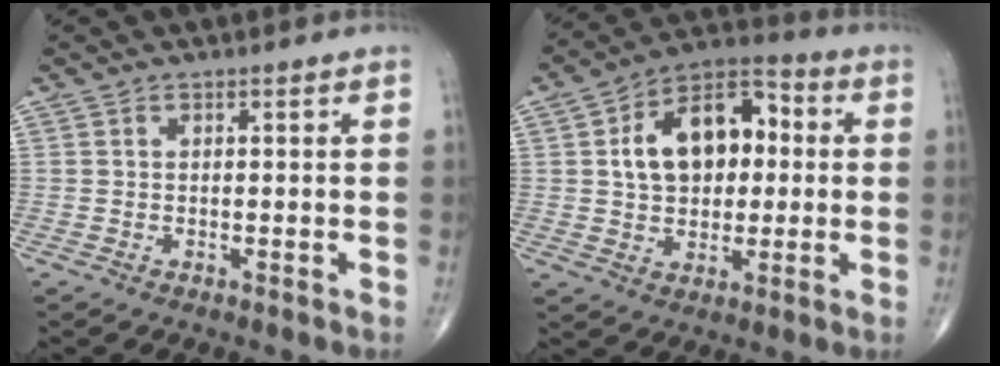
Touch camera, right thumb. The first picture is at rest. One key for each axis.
{"total": 15.9, "fx": 2.2, "fy": 10.4, "fz": 11.9, "tx": -0.157, "ty": 0.025, "tz": 0.027}